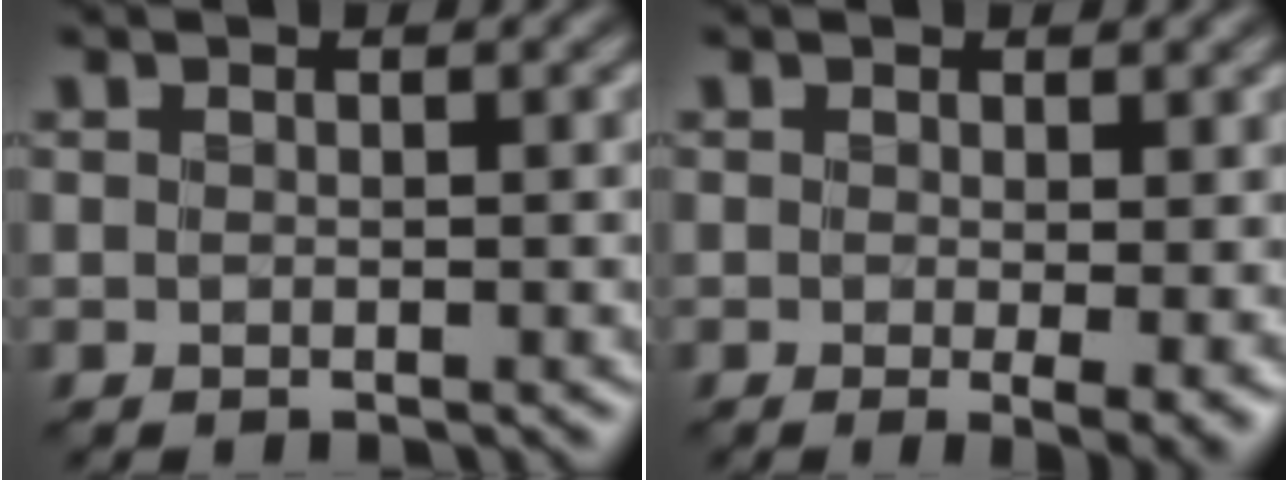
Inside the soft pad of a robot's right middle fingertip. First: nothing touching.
{"total": 2.6, "force": [0.2, 0.4, 2.6], "torque": [-0.035, -0.011, 0.006]}